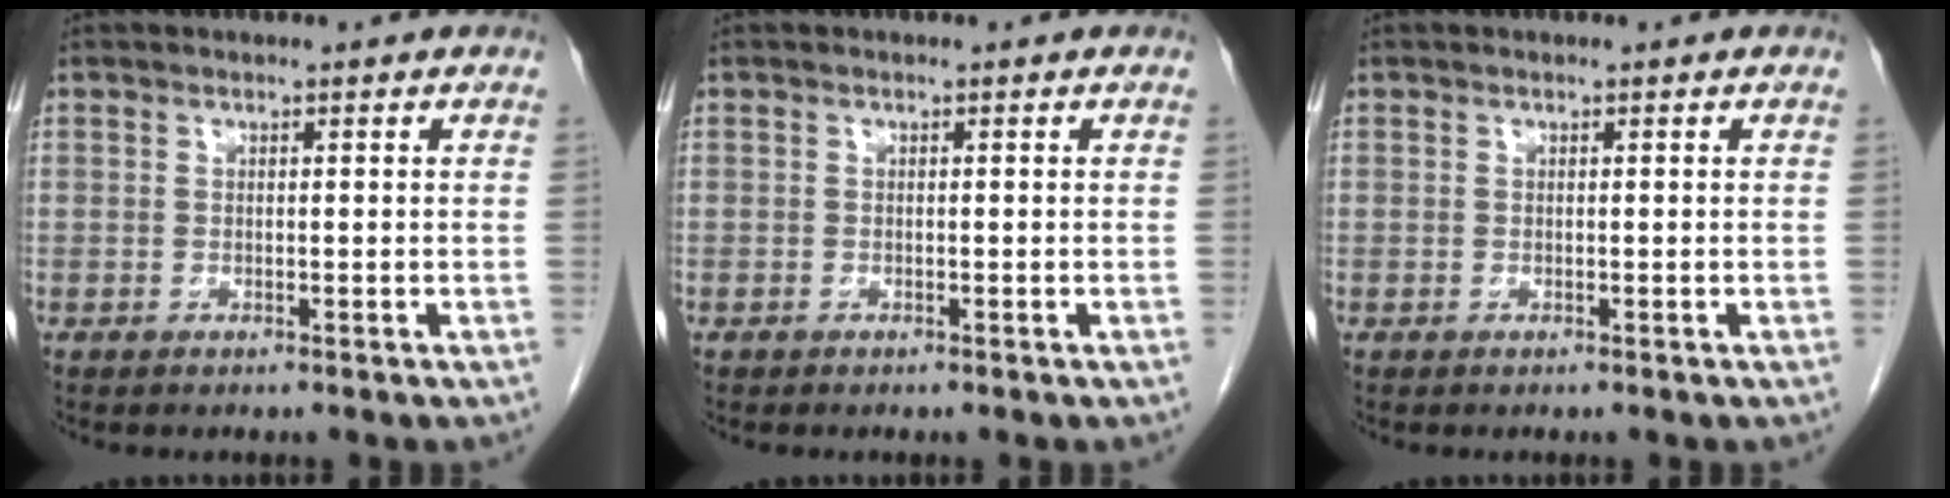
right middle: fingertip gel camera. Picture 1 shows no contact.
{"total": 0.0}
{"total": 0.0}